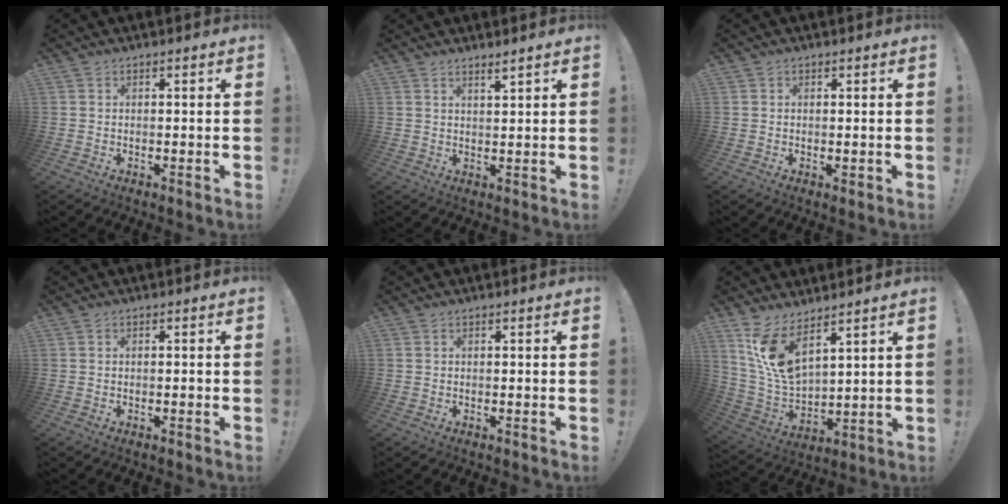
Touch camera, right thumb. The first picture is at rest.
{"total": 2.6, "force": [2.2, -0.2, 1.3], "torque": [-0.014, -0.018, 0.035]}
{"total": 0.8, "force": [0.4, 0.6, 0.3], "torque": [0.000, -0.001, 0.006]}
{"total": 0.6, "force": [-0.5, 0.1, 0.4], "torque": [-0.009, 0.003, -0.007]}
{"total": 0.0}
{"total": 13.0, "force": [8.9, 5.1, 8.0], "torque": [-0.154, -0.065, 0.168]}